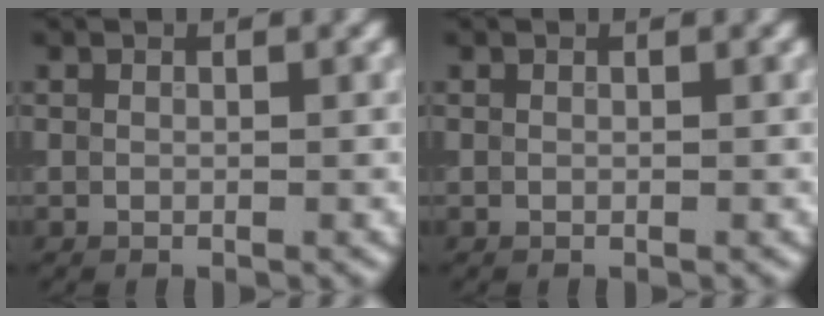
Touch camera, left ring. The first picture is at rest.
{"total": 0.0}